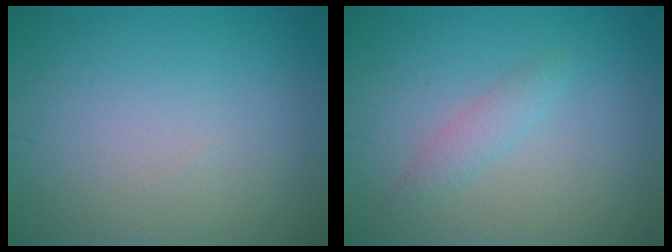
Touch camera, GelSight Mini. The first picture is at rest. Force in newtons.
{"total": 1.6, "press": 1.6, "slide": 0.2}